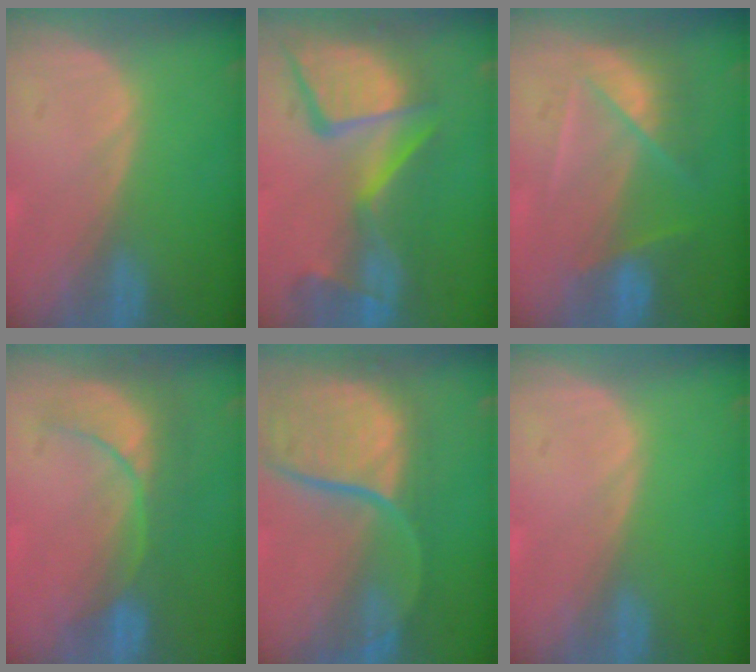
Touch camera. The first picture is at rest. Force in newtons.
{"total": 13.5, "press": 11.1, "slide": 7.7}
{"total": 7.4, "press": 6.5, "slide": 3.5}
{"total": 7.9, "press": 7.3, "slide": 3.0}
{"total": 12.0, "press": 9.8, "slide": 6.9}
{"total": 0.0}